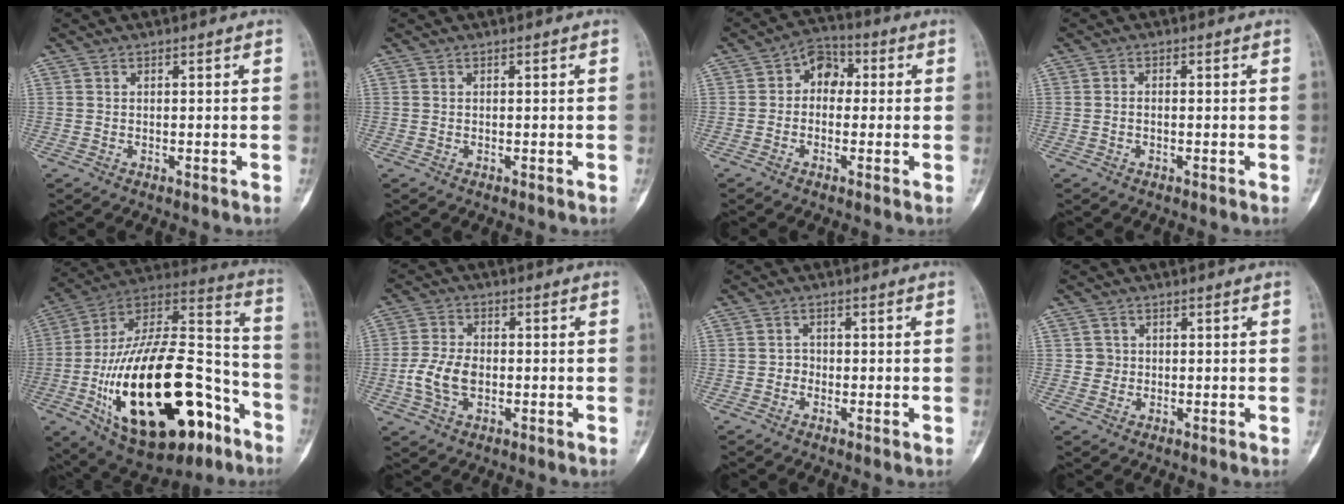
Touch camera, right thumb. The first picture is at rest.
{"total": 0.0}
{"total": 6.3, "force": [0.5, 4.7, 4.2], "torque": [-0.036, 0.022, -0.006]}
{"total": 0.9, "force": [-0.3, 0.6, 0.7], "torque": [-0.013, 0.004, -0.006]}
{"total": 37.4, "force": [-13.8, 17.6, 30.0], "torque": [-0.524, 0.054, -0.205]}
{"total": 7.4, "force": [-1.4, 4.8, 5.6], "torque": [-0.117, 0.011, -0.028]}
{"total": 1.4, "force": [-0.6, 1.2, 0.4], "torque": [0.011, 0.008, -0.015]}
{"total": 1.8, "force": [0.1, 1.8, 0.1], "torque": [0.008, 0.006, 0.000]}